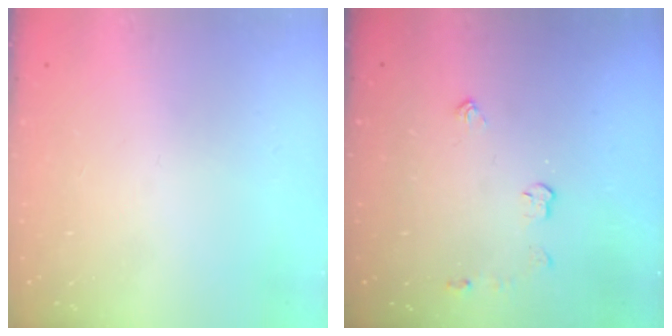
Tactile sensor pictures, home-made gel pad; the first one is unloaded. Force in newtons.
{"total": 3.6, "press": 3.5, "slide": 0.6}